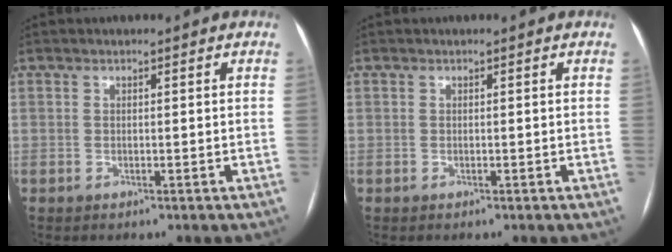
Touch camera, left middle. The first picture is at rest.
{"total": 0.0}